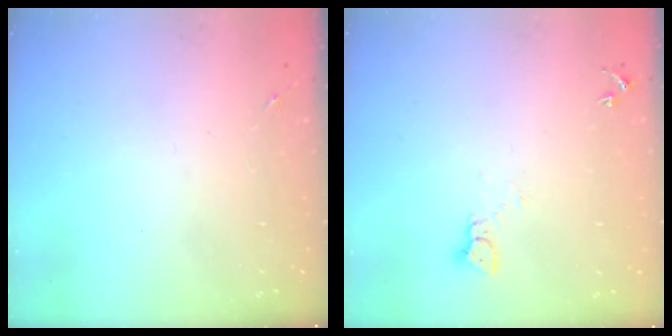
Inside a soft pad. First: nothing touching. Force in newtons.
{"total": 3.3, "press": 3.3, "slide": 0.1}